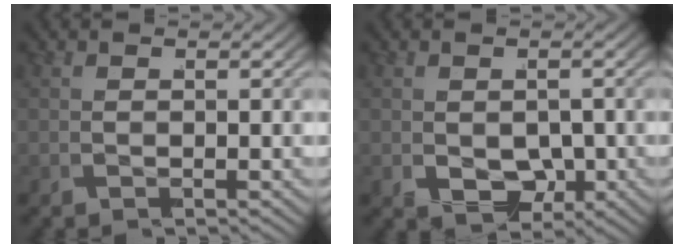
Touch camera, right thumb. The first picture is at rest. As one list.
[{"total": 3.2, "force": [-0.7, 2.5, 1.9], "torque": [-0.042, -0.014, -0.005]}]